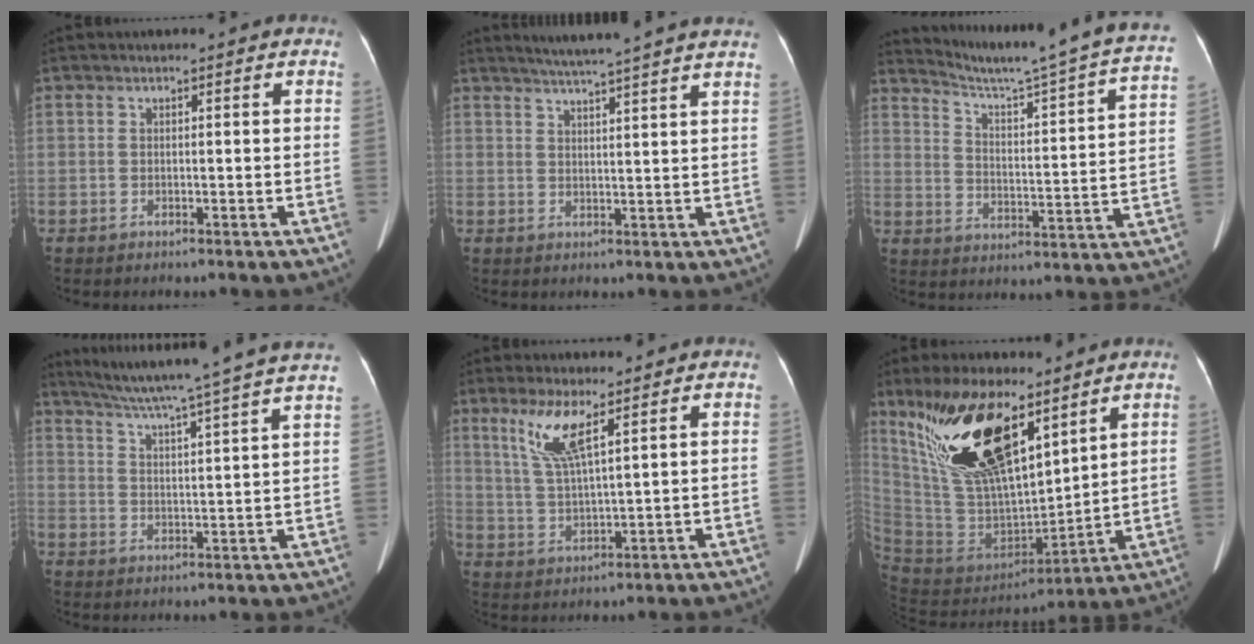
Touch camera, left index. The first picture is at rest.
{"total": 11.6, "force": [10.3, -1.0, 5.1], "torque": [-0.082, 0.009, 0.125]}
{"total": 23.0, "force": [20.5, -0.8, 10.4], "torque": [-0.163, -0.064, 0.266]}
{"total": 22.1, "force": [19.2, -1.9, 10.8], "torque": [-0.181, -0.027, 0.256]}
{"total": 7.0, "force": [3.9, 0.7, 5.8], "torque": [-0.128, 0.000, 0.084]}
{"total": 20.5, "force": [12.5, 7.4, 14.5], "torque": [-0.296, 0.004, 0.241]}